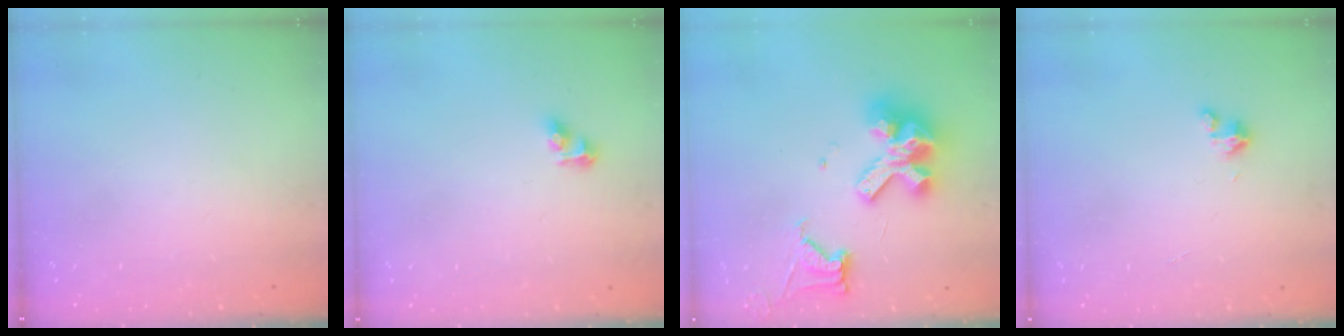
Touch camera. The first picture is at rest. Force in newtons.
{"total": 5.4, "press": 5.4, "slide": 0.4}
{"total": 15.2, "press": 15.1, "slide": 1.7}
{"total": 2.7, "press": 2.6, "slide": 0.4}